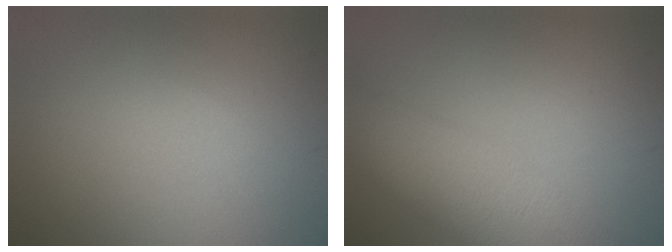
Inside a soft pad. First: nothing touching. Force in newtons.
{"total": 7.8, "press": 7.8, "slide": 0.4}